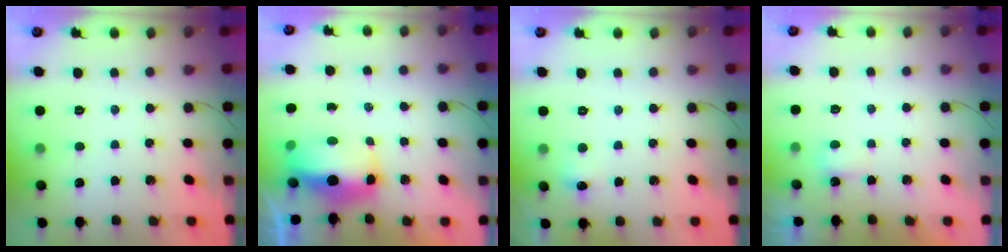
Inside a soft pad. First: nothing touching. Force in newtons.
{"total": 9.2, "press": 9.1, "slide": 1.0}
{"total": 5.1, "press": 4.9, "slide": 1.3}
{"total": 2.8, "press": 2.7, "slide": 0.7}